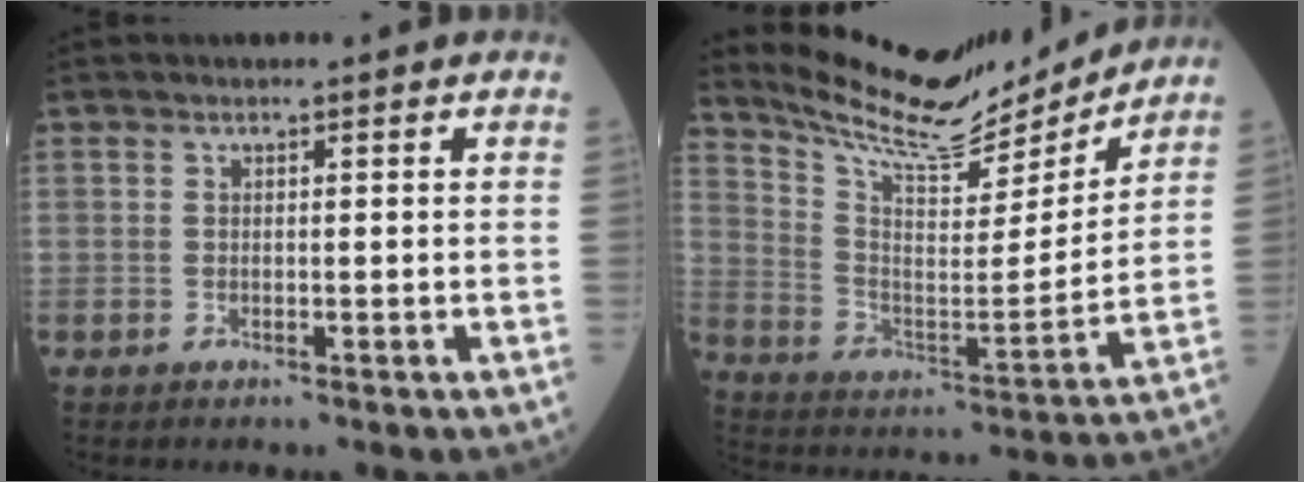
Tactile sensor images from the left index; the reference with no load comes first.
{"total": 15.7, "force": [15.1, 2.2, 3.6], "torque": [-0.084, -0.017, 0.251]}